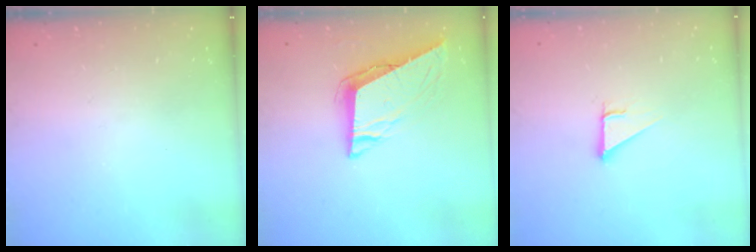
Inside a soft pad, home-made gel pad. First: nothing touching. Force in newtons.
{"total": 8.0, "press": 8.0, "slide": 0.8}
{"total": 2.8, "press": 2.8, "slide": 0.0}